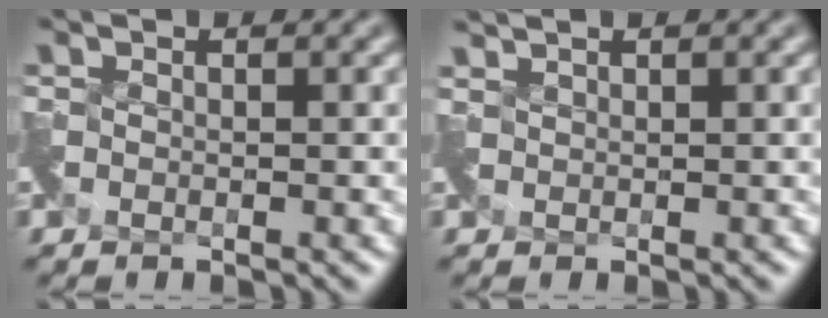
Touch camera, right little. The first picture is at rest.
{"total": 0.9, "force": [0.8, 0.0, -0.4], "torque": [0.005, 0.009, 0.020]}